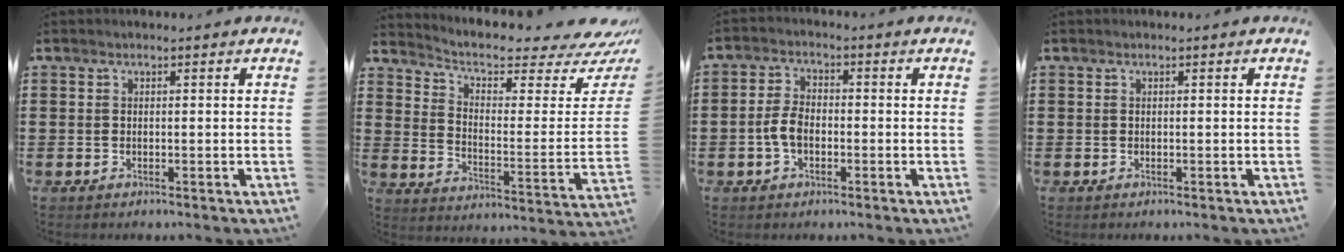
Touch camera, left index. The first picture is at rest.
{"total": 5.8, "force": [4.5, 1.9, 3.2], "torque": [-0.069, -0.040, 0.072]}
{"total": 4.4, "force": [-1.2, 2.5, 3.5], "torque": [-0.091, -0.003, -0.030]}
{"total": 0.0}